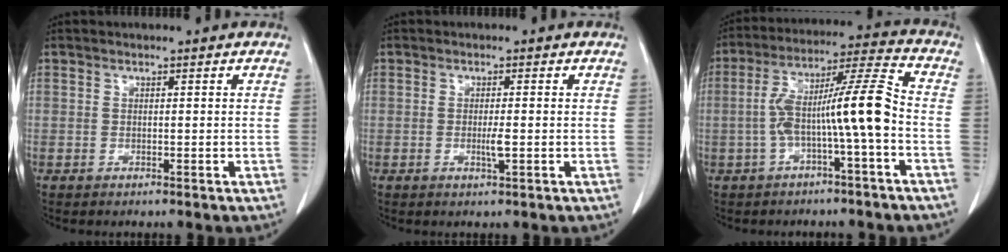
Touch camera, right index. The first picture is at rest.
{"total": 2.0, "force": [-0.4, 0.1, 2.0], "torque": [-0.039, -0.005, -0.008]}
{"total": 11.7, "force": [-2.4, 0.1, 11.5], "torque": [-0.205, 0.036, -0.043]}